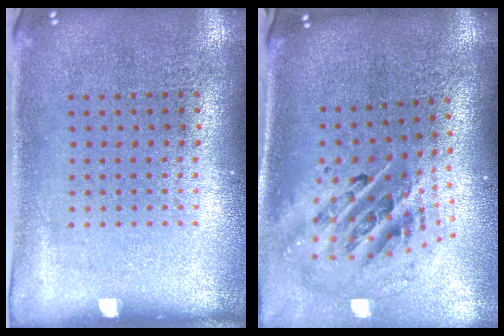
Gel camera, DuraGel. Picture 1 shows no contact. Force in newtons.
{"total": 2.2, "press": 1.6, "slide": 1.5}